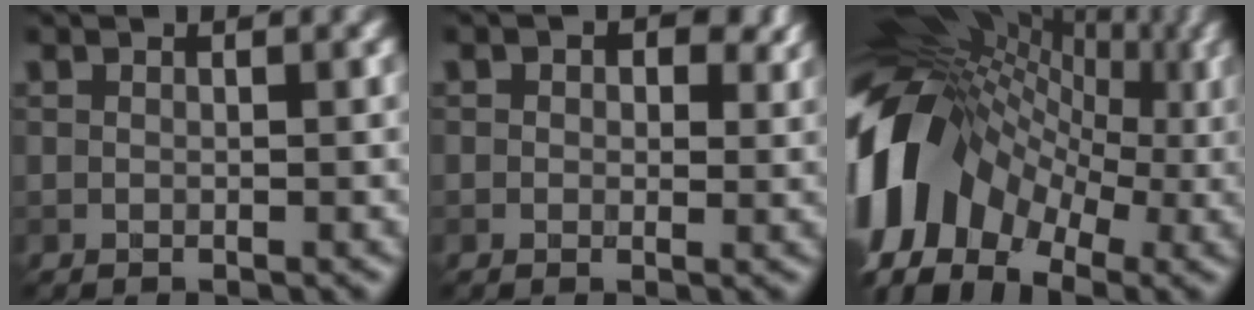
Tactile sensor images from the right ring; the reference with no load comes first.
{"total": 4.3, "force": [1.7, 3.2, 2.3], "torque": [-0.026, 0.005, 0.001]}
{"total": 16.4, "force": [-1.8, 11.0, 12.1], "torque": [-0.229, 0.016, -0.029]}